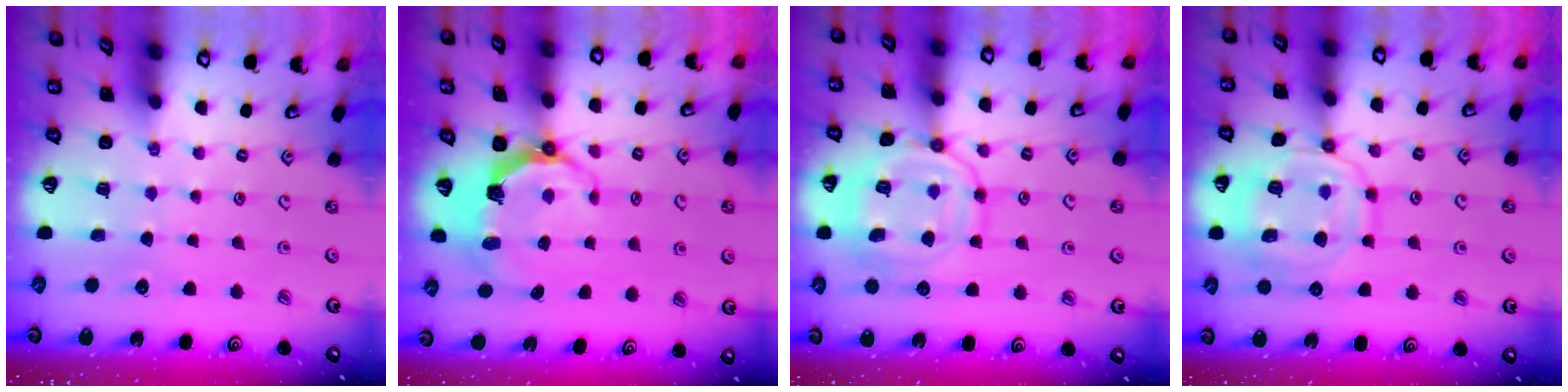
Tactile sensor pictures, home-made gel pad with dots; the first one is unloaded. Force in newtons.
{"total": 6.5, "press": 4.8, "slide": 4.3}
{"total": 14.4, "press": 14.4, "slide": 1.4}
{"total": 12.9, "press": 12.8, "slide": 1.3}